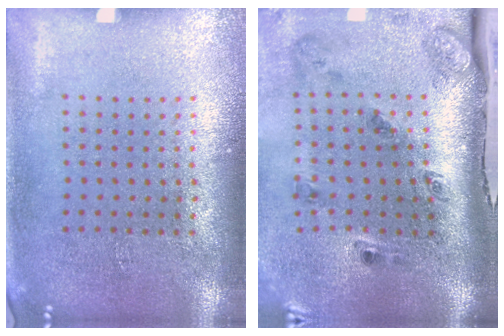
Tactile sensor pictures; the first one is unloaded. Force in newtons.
{"total": 2.9, "press": 1.8, "slide": 2.3}